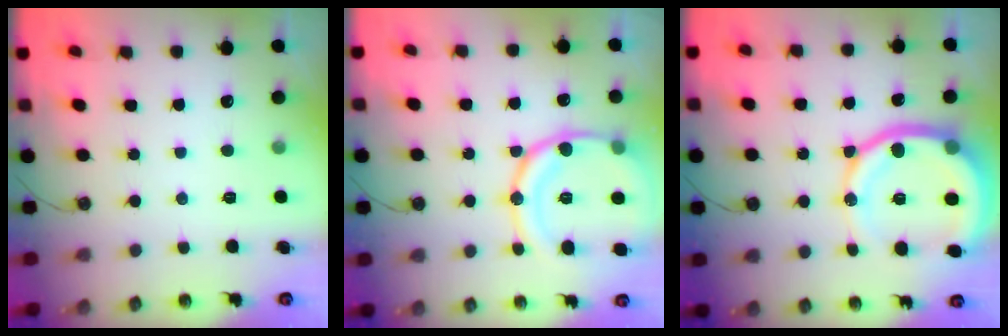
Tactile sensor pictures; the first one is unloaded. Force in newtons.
{"total": 17.8, "press": 17.8, "slide": 1.5}
{"total": 17.0, "press": 16.9, "slide": 1.7}